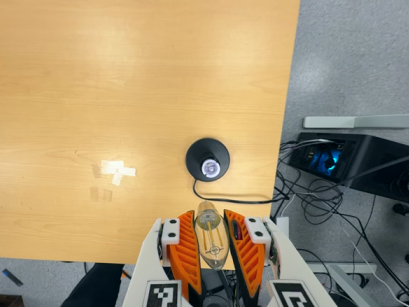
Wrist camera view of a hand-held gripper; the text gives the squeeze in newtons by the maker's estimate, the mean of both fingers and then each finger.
{"total": 17.9, "left": 19.1, "right": 16.7}